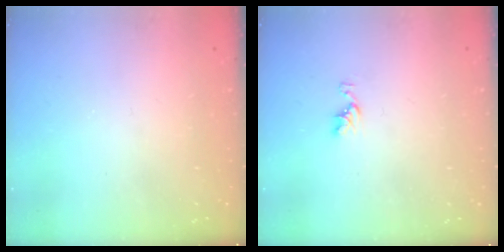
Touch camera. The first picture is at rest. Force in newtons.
{"total": 3.9, "press": 3.9, "slide": 0.5}